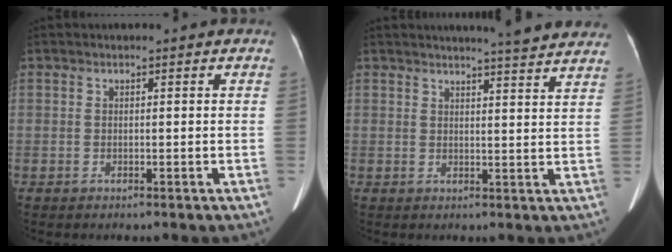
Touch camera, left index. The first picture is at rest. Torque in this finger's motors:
{"motor_torque": [0.69, -0.97, 0.05, 0.07]}